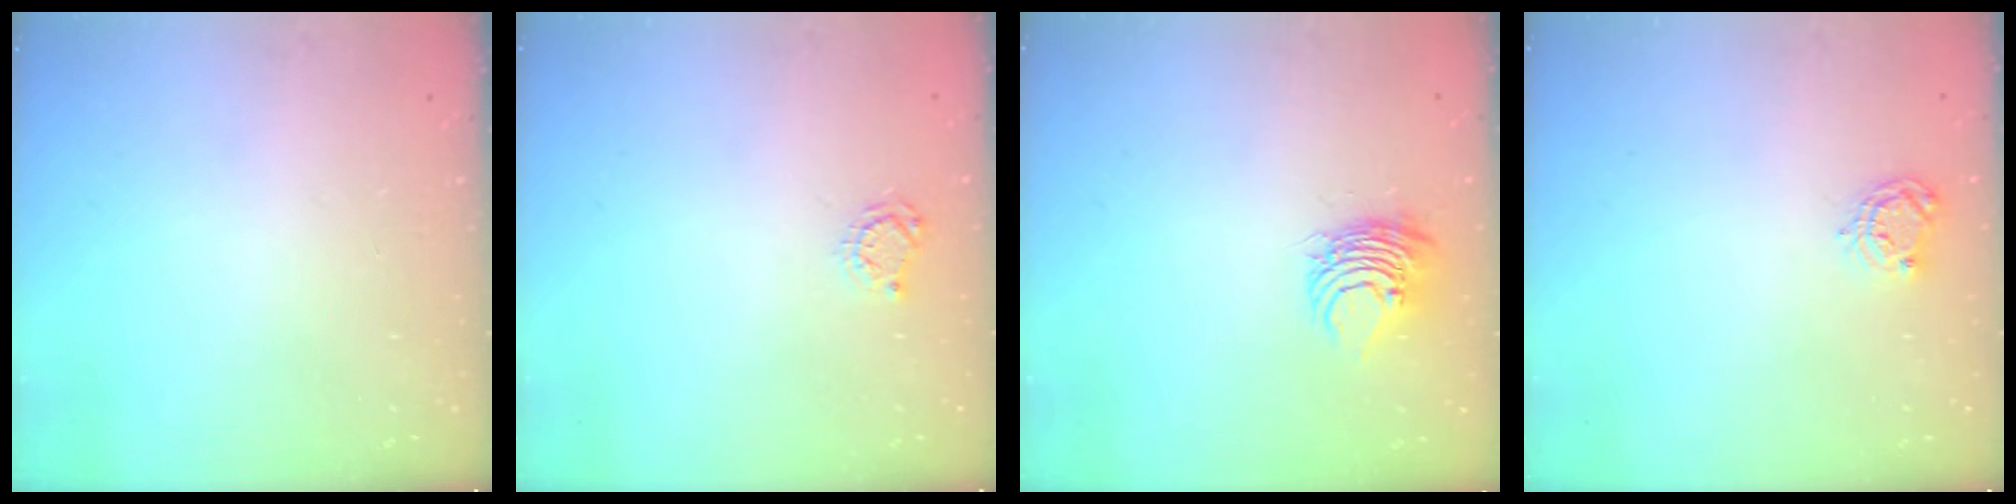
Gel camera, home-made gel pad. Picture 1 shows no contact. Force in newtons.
{"total": 4.8, "press": 4.7, "slide": 0.6}
{"total": 8.0, "press": 8.0, "slide": 0.3}
{"total": 4.7, "press": 4.7, "slide": 0.4}